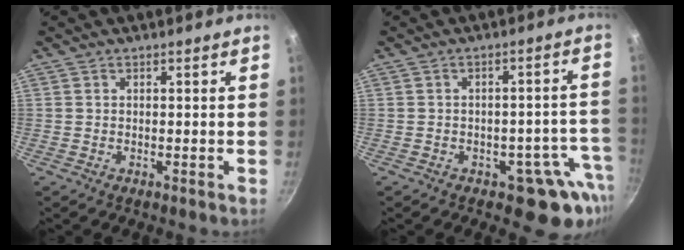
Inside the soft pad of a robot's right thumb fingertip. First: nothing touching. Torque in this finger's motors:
{"motor_torque": [0.97, 1.03, 0.59, -0.60, 0.01]}